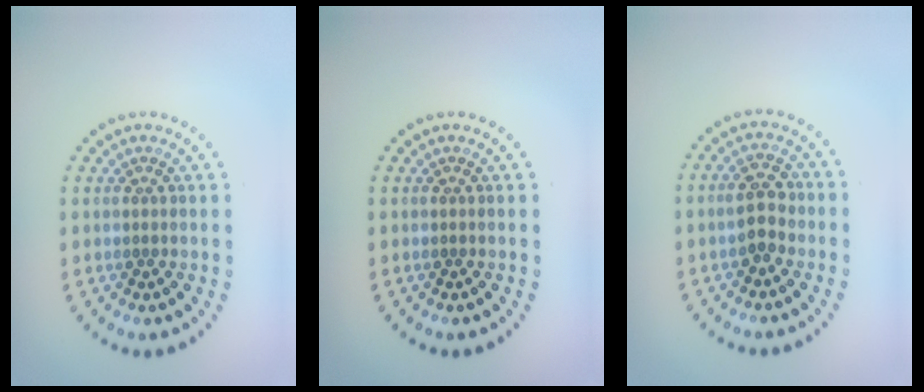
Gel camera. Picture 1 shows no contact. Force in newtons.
{"total": 0.0}
{"total": 2.5, "press": 2.5, "slide": 0.3}